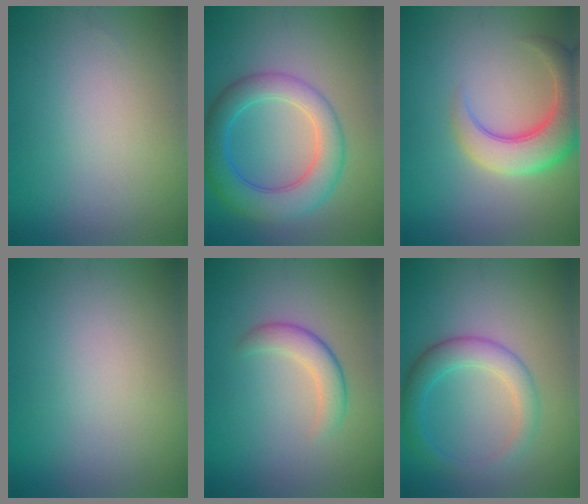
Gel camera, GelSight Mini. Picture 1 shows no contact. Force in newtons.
{"total": 6.2, "press": 6.2, "slide": 0.2}
{"total": 6.3, "press": 6.3, "slide": 0.6}
{"total": 0.0}
{"total": 2.8, "press": 2.8, "slide": 0.2}
{"total": 2.6, "press": 2.6, "slide": 0.2}